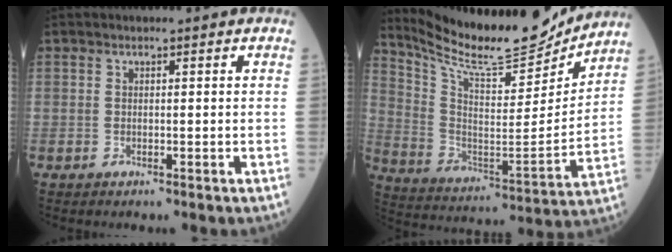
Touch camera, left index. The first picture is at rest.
{"total": 18.8, "force": [17.5, 2.3, 6.4], "torque": [-0.134, -0.043, 0.284]}